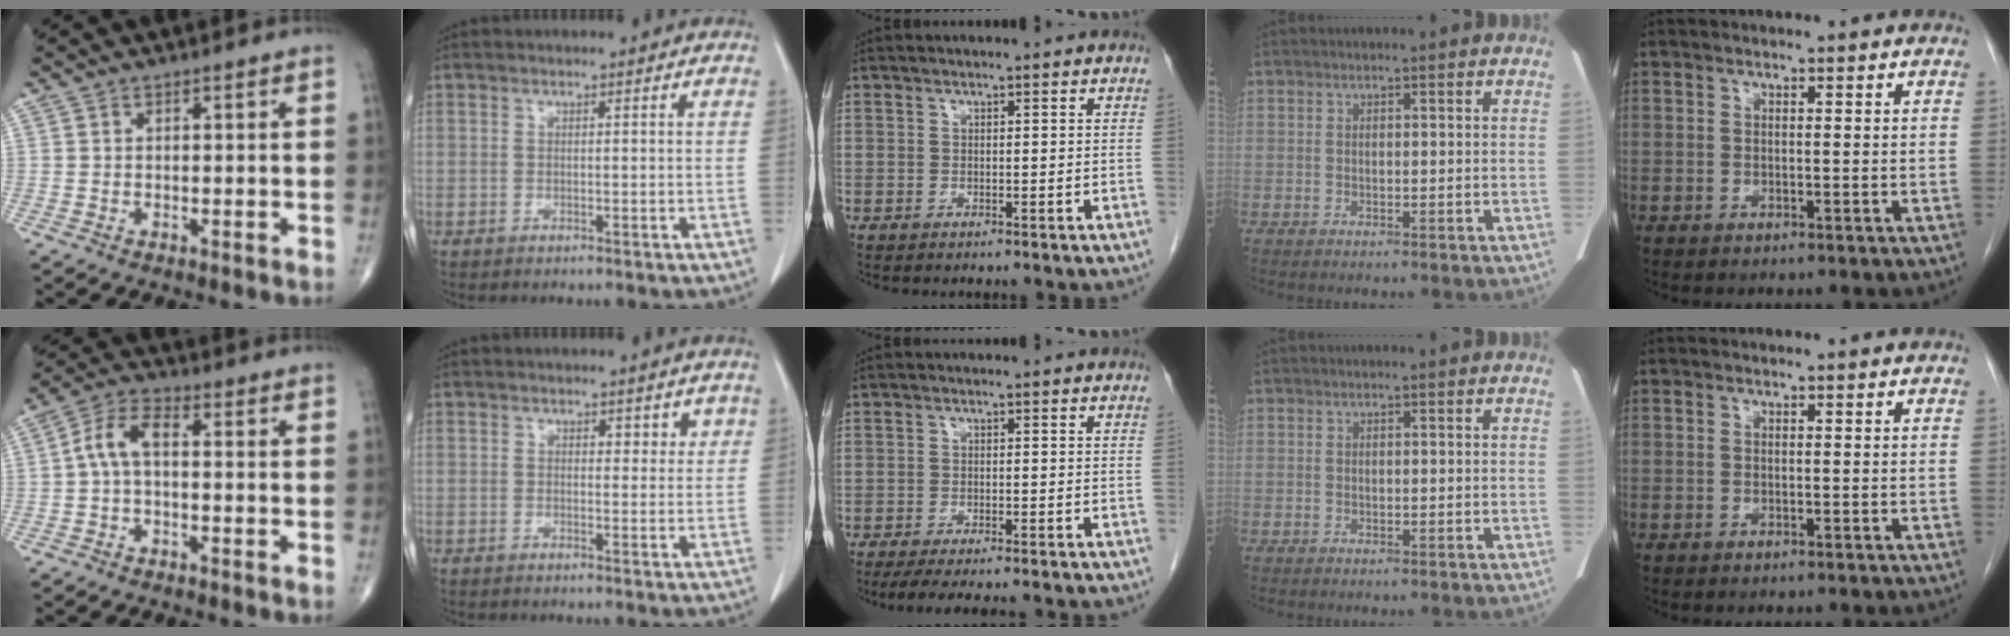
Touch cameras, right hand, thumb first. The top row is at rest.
{"thumb": {"total": 6.5, "force": [-0.2, 3.2, 5.6], "torque": [-0.108, 0.027, -0.017]}, "index": {"total": 2.4, "force": [1.4, 1.4, 1.4], "torque": [-0.011, -0.002, 0.021]}, "middle": {"total": 11.3, "force": [-9.8, 1.1, 5.4], "torque": [-0.064, -0.013, -0.128]}}